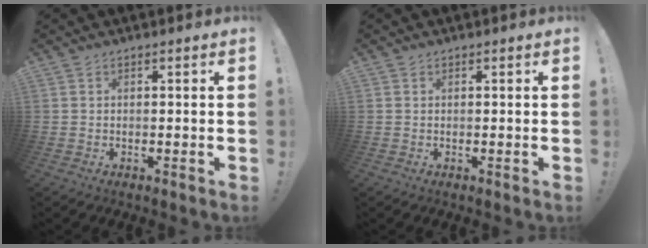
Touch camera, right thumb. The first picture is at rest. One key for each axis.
{"total": 0.0}